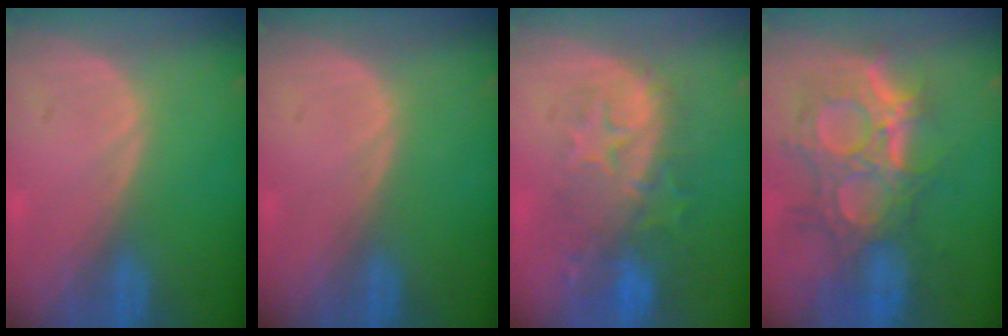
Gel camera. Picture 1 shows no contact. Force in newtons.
{"total": 0.0}
{"total": 9.8, "press": 9.1, "slide": 3.5}
{"total": 12.0, "press": 10.8, "slide": 5.4}